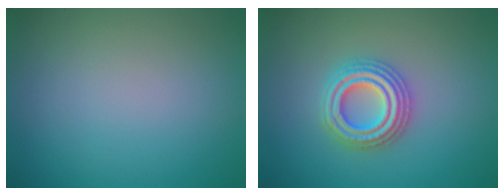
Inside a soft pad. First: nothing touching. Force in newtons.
{"total": 4.0, "press": 4.0, "slide": 0.8}